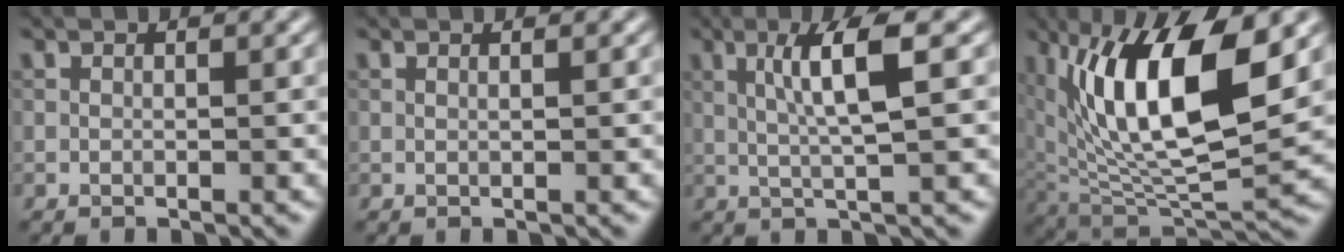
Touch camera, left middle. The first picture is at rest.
{"total": 0.8, "force": [0.4, 0.3, 0.6], "torque": [-0.004, -0.004, -0.001]}
{"total": 4.7, "force": [1.0, 0.3, 4.6], "torque": [-0.087, 0.005, 0.022]}
{"total": 12.3, "force": [4.1, 4.7, 10.6], "torque": [-0.181, -0.005, 0.078]}